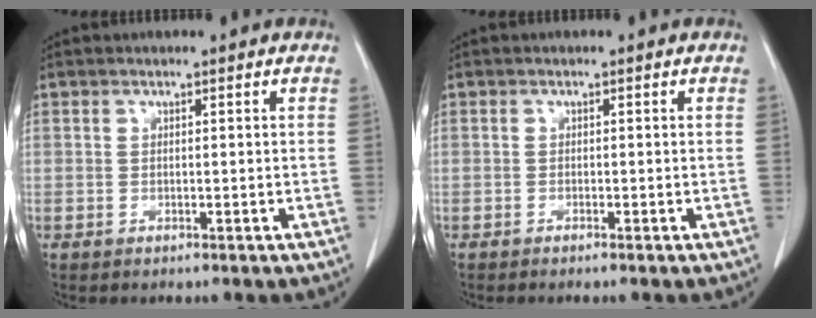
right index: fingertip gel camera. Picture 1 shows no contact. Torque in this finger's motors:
{"motor_torque": [-0.04, 0.05, -0.09, 0.01]}